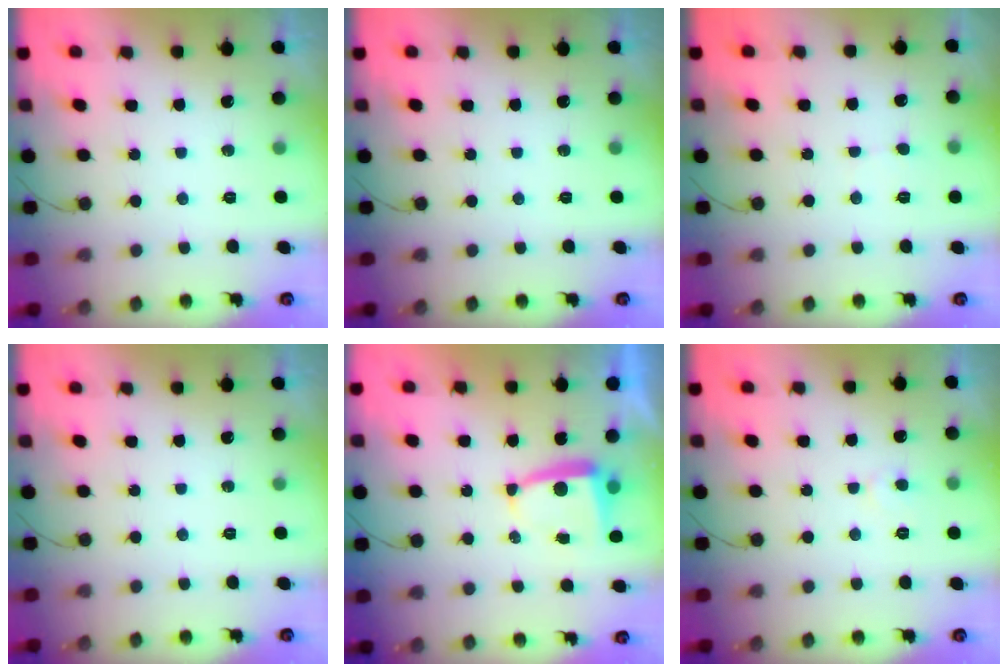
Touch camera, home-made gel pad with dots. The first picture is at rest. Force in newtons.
{"total": 0.0}
{"total": 2.9, "press": 2.9, "slide": 0.3}
{"total": 0.0}
{"total": 5.3, "press": 5.3, "slide": 0.6}
{"total": 3.2, "press": 3.1, "slide": 0.4}